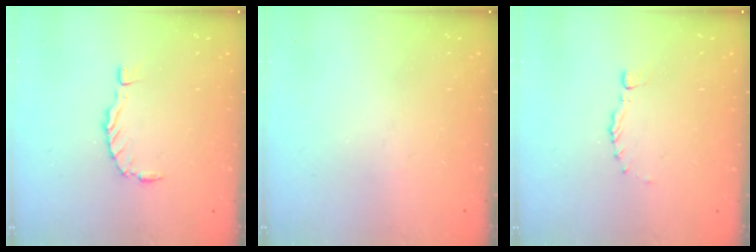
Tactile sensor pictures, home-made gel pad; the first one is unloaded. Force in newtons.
{"total": 0.0}
{"total": 0.0}